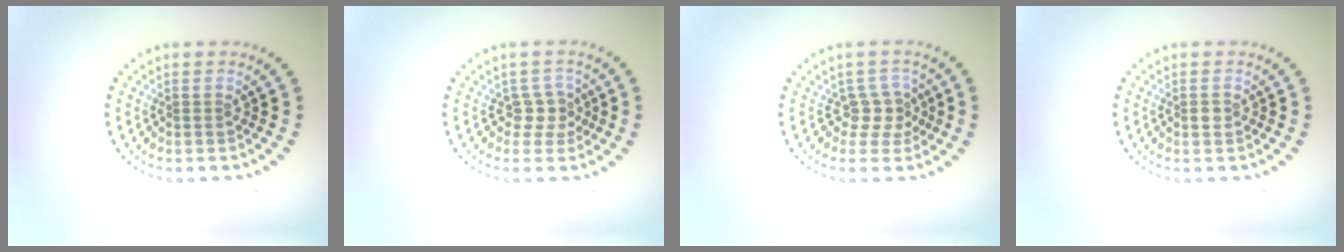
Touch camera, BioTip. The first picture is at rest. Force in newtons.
{"total": 1.8, "press": 1.4, "slide": 1.1}
{"total": 2.2, "press": 1.7, "slide": 1.4}
{"total": 0.9, "press": 0.9, "slide": 0.3}